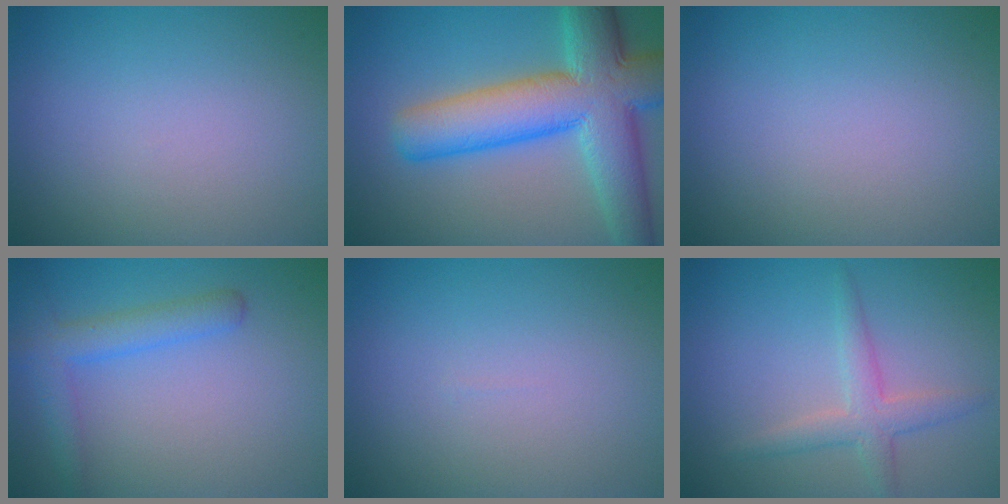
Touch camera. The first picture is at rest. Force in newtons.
{"total": 11.0, "press": 11.0, "slide": 0.5}
{"total": 0.0}
{"total": 3.0, "press": 3.0, "slide": 0.2}
{"total": 0.0}
{"total": 2.6, "press": 2.6, "slide": 0.1}